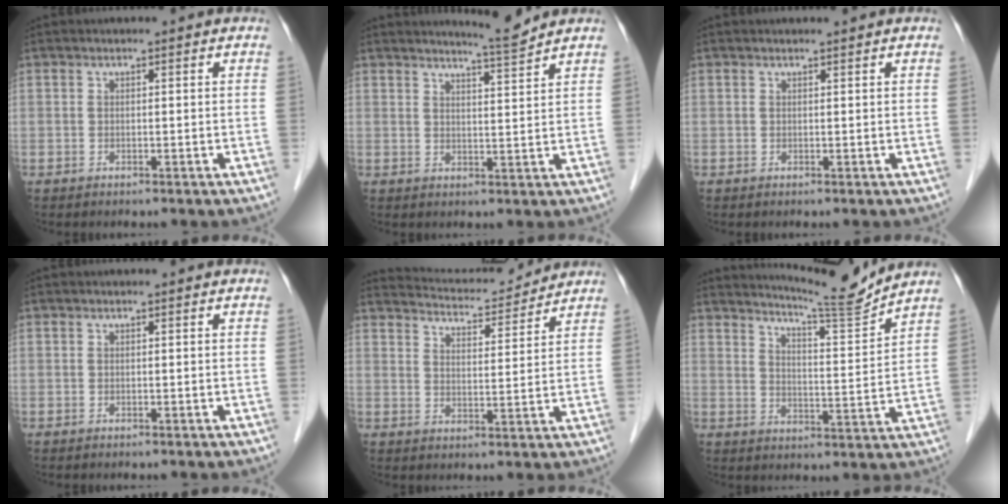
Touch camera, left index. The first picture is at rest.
{"total": 3.7, "force": [3.5, -1.3, 0.2], "torque": [-0.012, -0.019, 0.060]}
{"total": 0.7, "force": [0.6, -0.1, 0.1], "torque": [-0.007, 0.000, 0.012]}
{"total": 0.0}
{"total": 10.0, "force": [9.9, 0.6, 1.3], "torque": [-0.028, 0.010, 0.149]}
{"total": 9.4, "force": [9.1, -1.7, 1.6], "torque": [-0.042, -0.034, 0.143]}